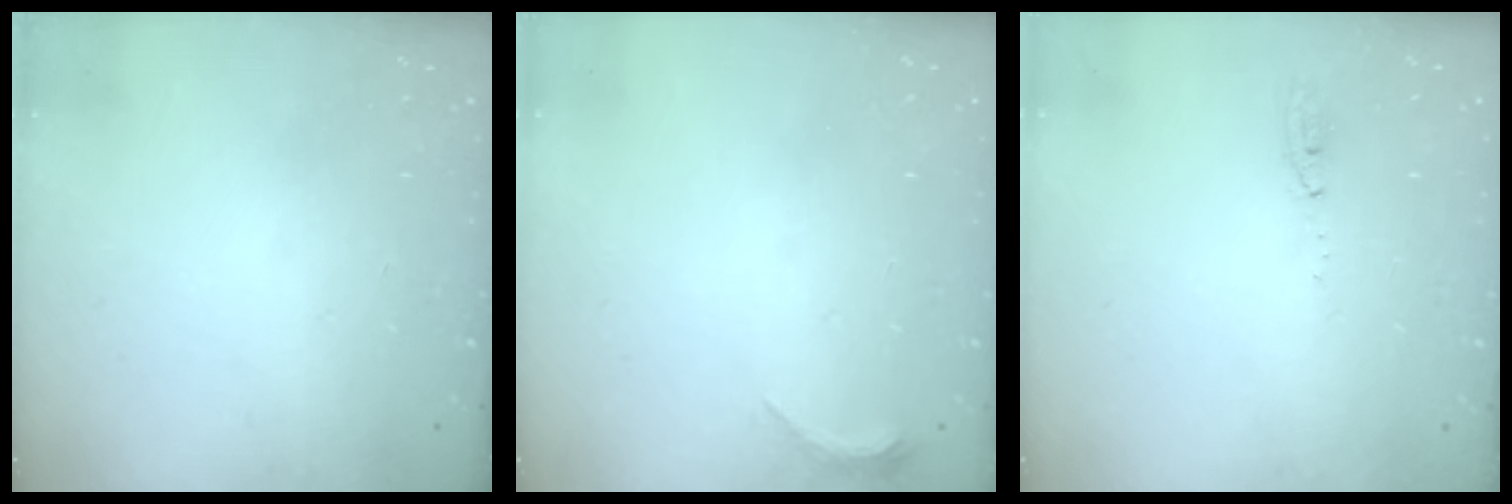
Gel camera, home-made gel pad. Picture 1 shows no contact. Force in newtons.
{"total": 4.8, "press": 4.7, "slide": 0.9}
{"total": 11.2, "press": 5.8, "slide": 9.6}